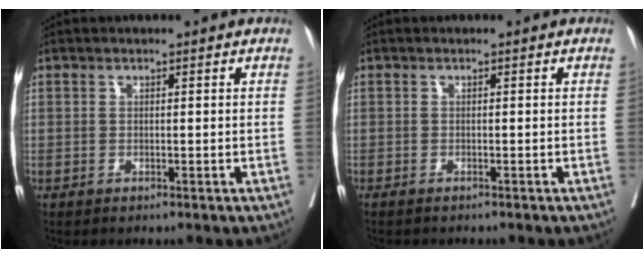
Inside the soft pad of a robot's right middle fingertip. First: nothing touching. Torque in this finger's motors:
{"motor_torque": [0.49, -0.99, 0.07, 0.02]}